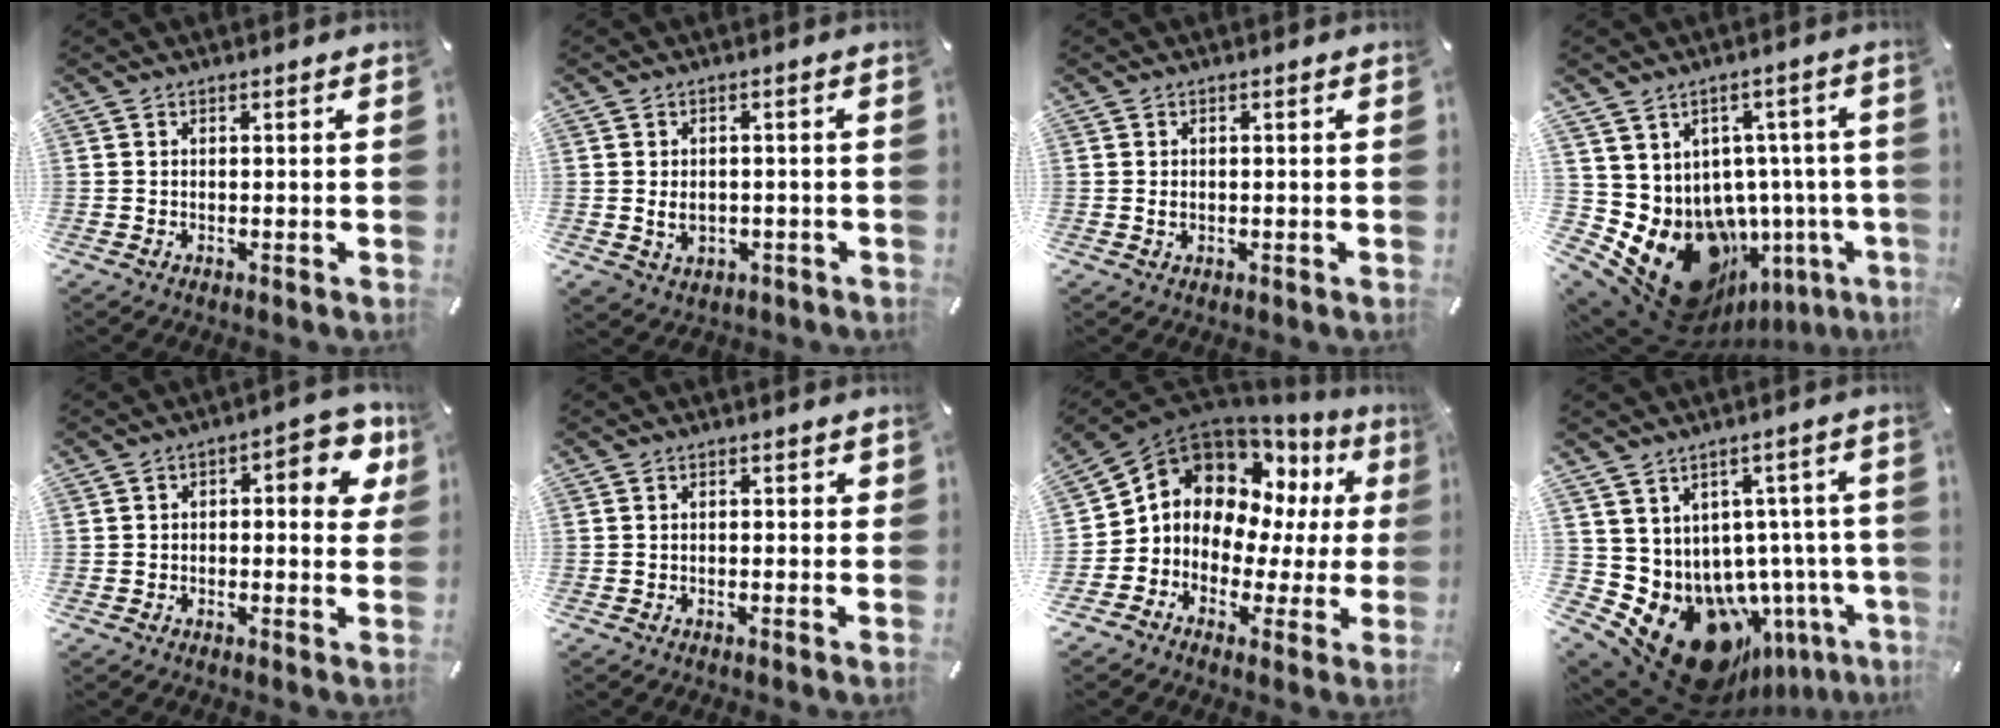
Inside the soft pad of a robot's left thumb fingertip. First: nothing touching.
{"total": 3.7, "force": [-0.5, 3.2, 1.8], "torque": [-0.033, -0.001, -0.012]}
{"total": 1.0, "force": [0.0, 0.8, 0.7], "torque": [-0.015, 0.003, -0.002]}
{"total": 18.5, "force": [-8.2, 11.5, 12.0], "torque": [-0.202, 0.008, -0.110]}
{"total": 7.6, "force": [1.6, 4.6, 5.9], "torque": [-0.066, -0.006, 0.018]}
{"total": 1.0, "force": [-0.1, 0.6, 0.7], "torque": [-0.013, 0.005, -0.005]}
{"total": 12.2, "force": [4.8, 9.9, 5.1], "torque": [-0.101, -0.046, 0.087]}
{"total": 20.8, "force": [-10.8, 12.2, 12.9], "torque": [-0.184, 0.032, -0.141]}